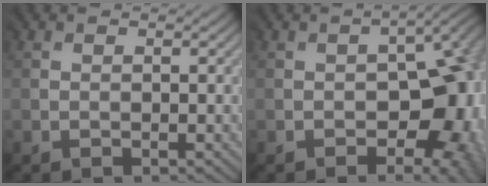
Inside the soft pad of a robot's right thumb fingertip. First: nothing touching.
{"total": 14.8, "force": [-4.8, 8.7, 11.0], "torque": [-0.083, 0.001, -0.046]}